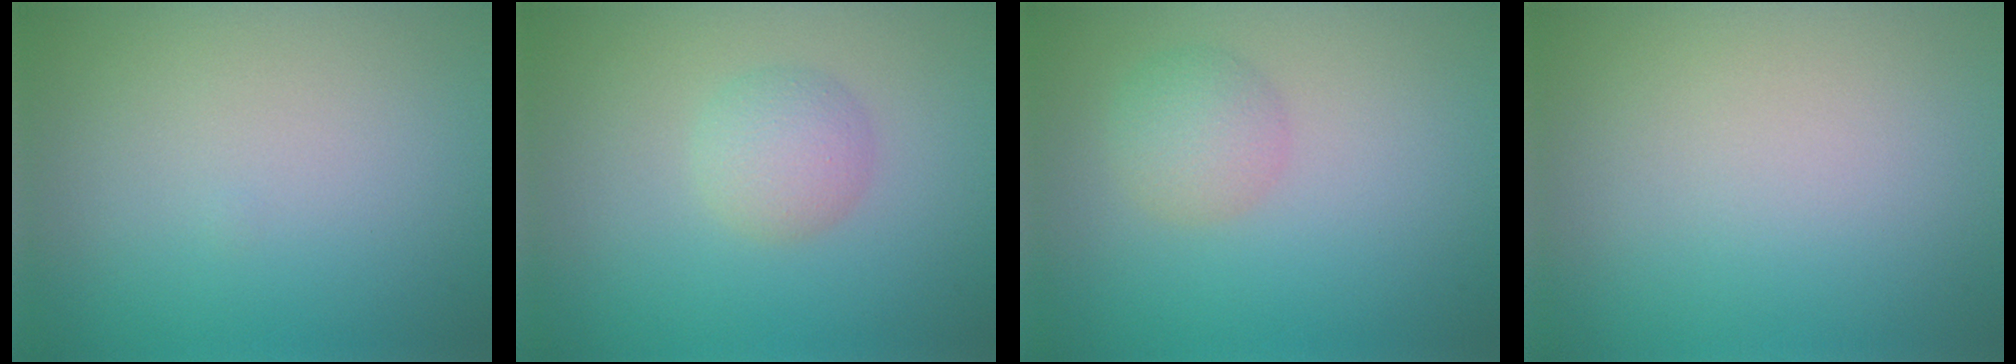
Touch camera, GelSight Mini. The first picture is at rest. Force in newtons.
{"total": 2.4, "press": 2.4, "slide": 0.1}
{"total": 2.5, "press": 2.5, "slide": 0.0}
{"total": 0.0}